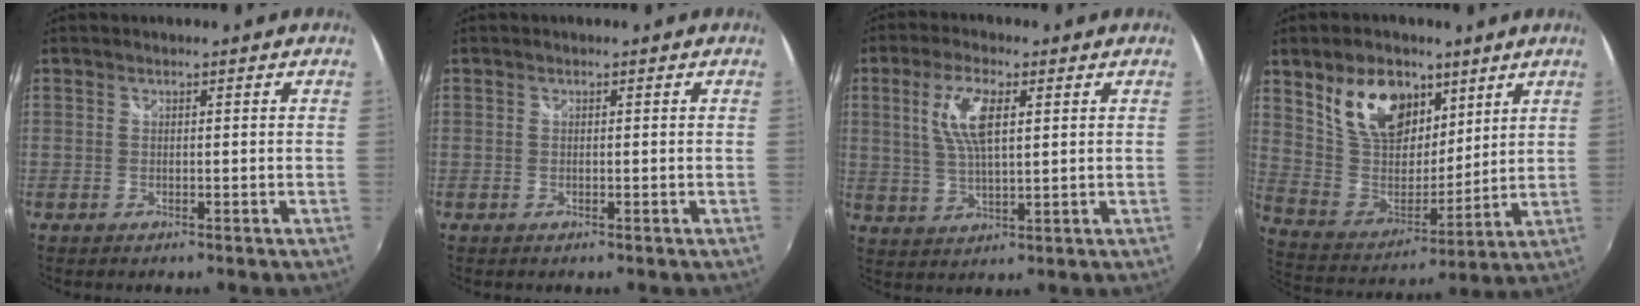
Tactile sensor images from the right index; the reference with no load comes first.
{"total": 0.0}
{"total": 8.4, "force": [2.6, 2.7, 7.5], "torque": [-0.151, 0.005, 0.054]}
{"total": 16.9, "force": [9.2, 10.2, 9.9], "torque": [-0.197, 0.015, 0.181]}